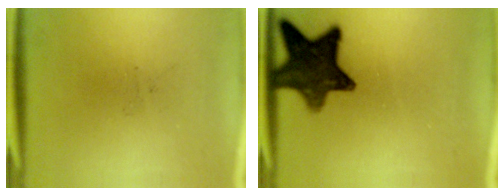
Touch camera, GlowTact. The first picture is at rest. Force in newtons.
{"total": 11.7}